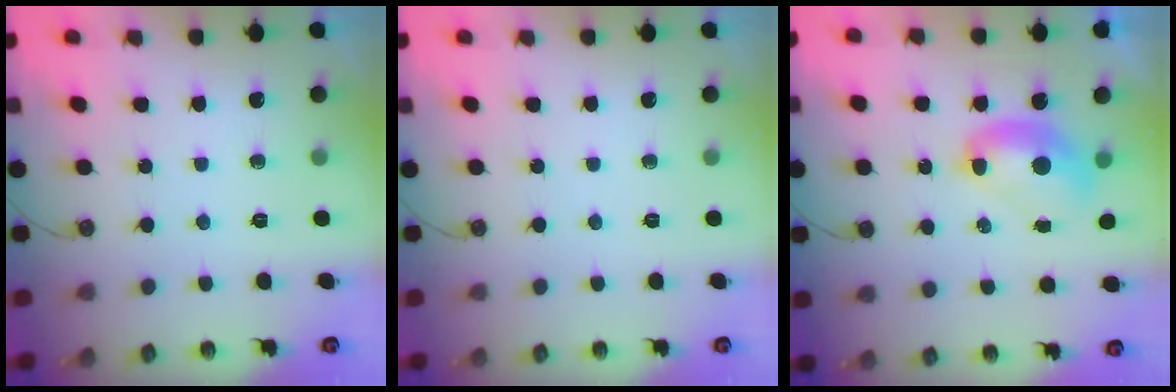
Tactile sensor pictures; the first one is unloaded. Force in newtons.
{"total": 0.0}
{"total": 2.6, "press": 2.6, "slide": 0.1}